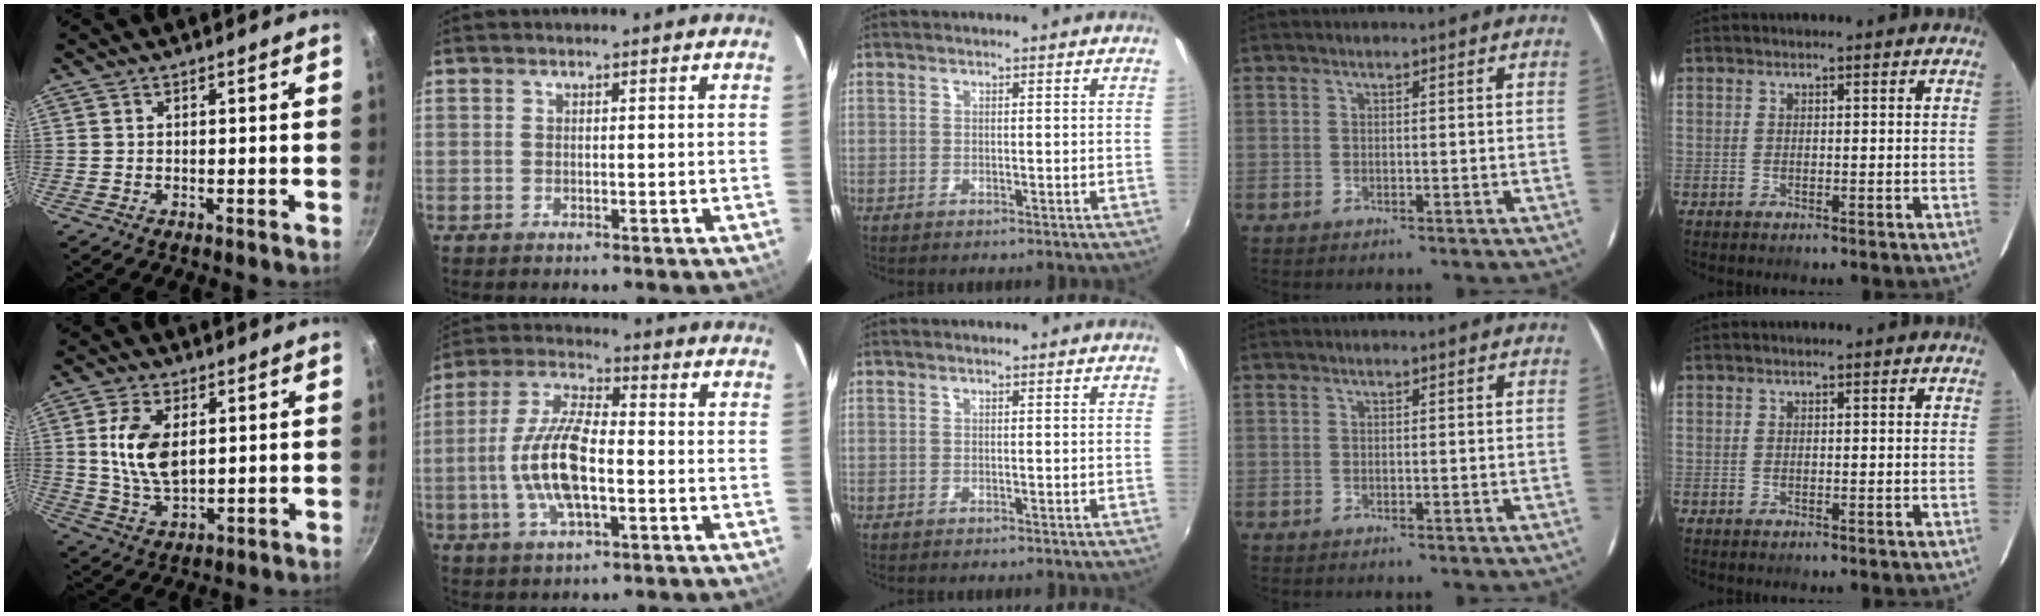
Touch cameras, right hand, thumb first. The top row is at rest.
{"thumb": {"total": 11.6, "force": [2.8, 6.9, 8.9], "torque": [-0.156, -0.018, 0.063]}, "index": {"total": 13.0, "force": [-2.6, 4.8, 11.8], "torque": [-0.248, 0.001, -0.051]}}